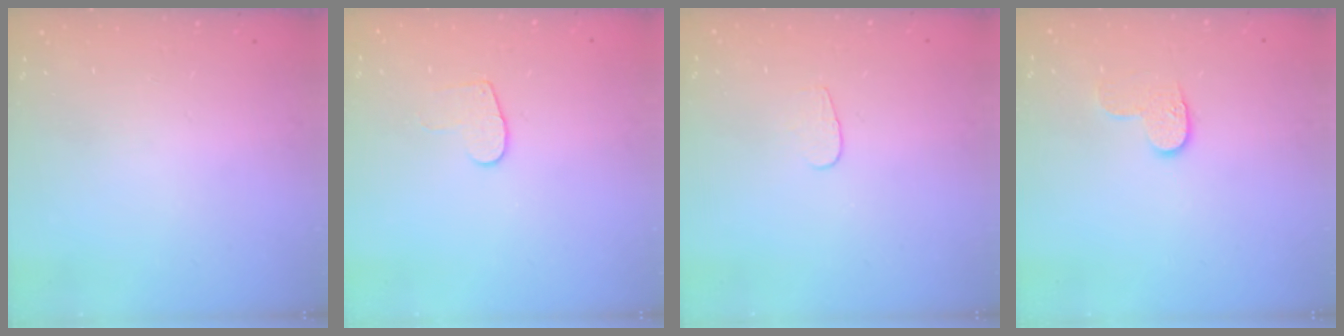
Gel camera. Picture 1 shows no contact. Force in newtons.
{"total": 6.4, "press": 6.4, "slide": 0.6}
{"total": 3.6, "press": 3.6, "slide": 0.3}
{"total": 6.0, "press": 6.0, "slide": 0.5}